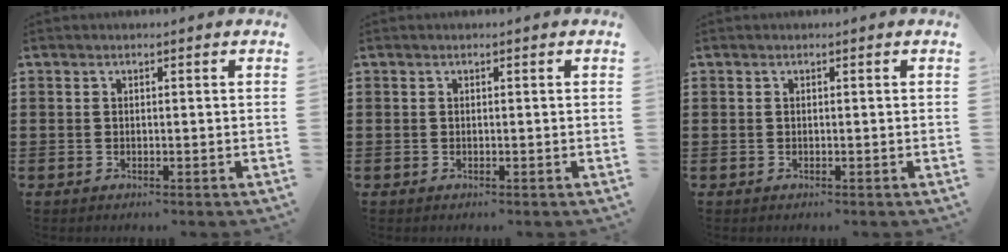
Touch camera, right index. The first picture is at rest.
{"total": 0.0}
{"total": 0.0}